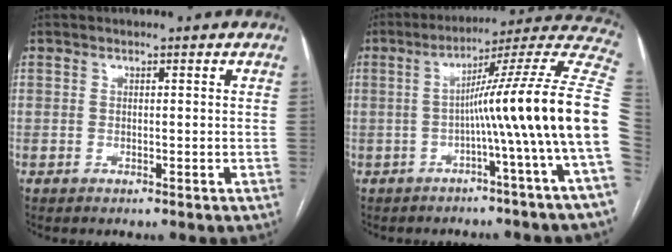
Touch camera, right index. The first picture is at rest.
{"total": 17.5, "force": [-2.7, -2.7, 17.1], "torque": [-0.209, 0.029, -0.053]}